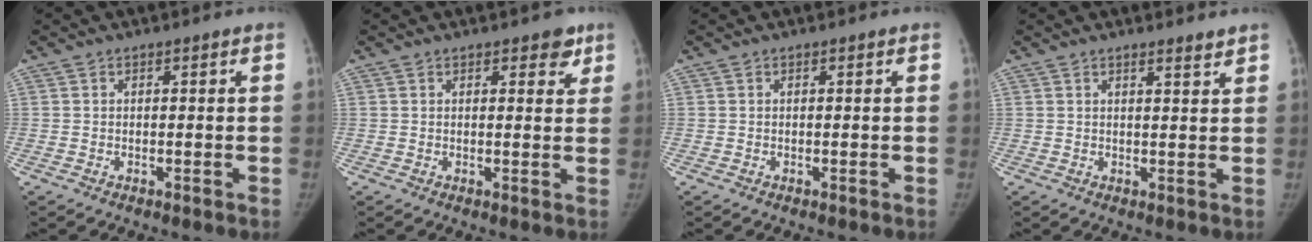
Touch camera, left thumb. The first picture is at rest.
{"total": 3.1, "force": [2.0, 1.8, 1.7], "torque": [0.006, -0.007, 0.020]}
{"total": 0.0}
{"total": 1.9, "force": [1.7, 0.1, 0.9], "torque": [-0.007, -0.015, 0.025]}